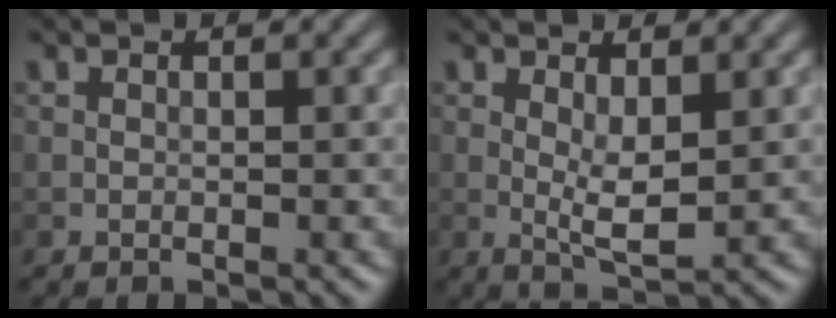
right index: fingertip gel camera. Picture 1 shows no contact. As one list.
[{"total": 3.0, "force": [0.6, 0.9, 2.8], "torque": [-0.052, -0.008, 0.014]}]